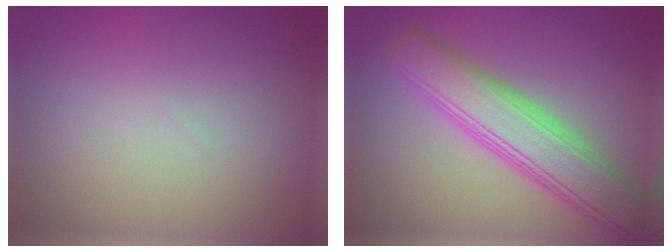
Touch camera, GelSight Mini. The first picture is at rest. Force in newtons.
{"total": 6.8, "press": 6.8, "slide": 0.1}